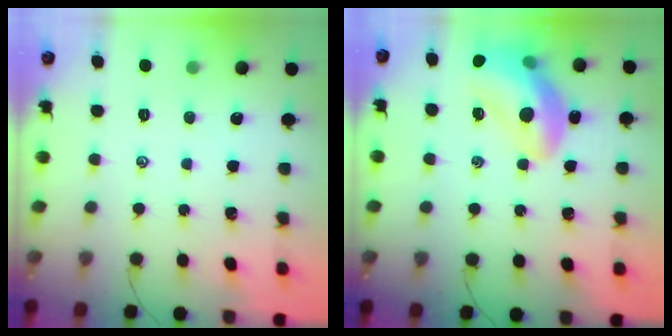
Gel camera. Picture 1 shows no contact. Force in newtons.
{"total": 18.1, "press": 17.9, "slide": 3.1}